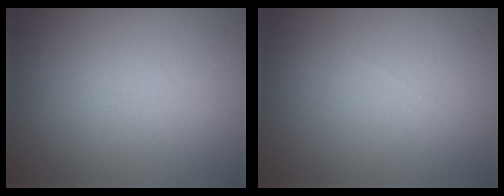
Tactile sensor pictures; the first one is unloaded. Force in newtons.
{"total": 0.0}